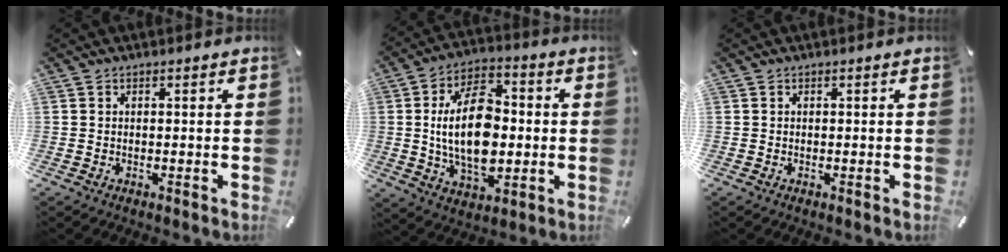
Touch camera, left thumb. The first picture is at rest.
{"total": 18.5, "force": [-0.1, 11.1, 14.8], "torque": [-0.298, -0.002, -0.010]}
{"total": 0.0}